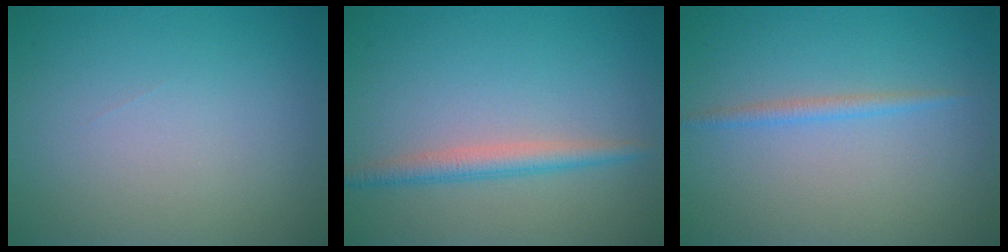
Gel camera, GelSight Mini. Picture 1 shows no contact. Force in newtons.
{"total": 2.4, "press": 2.4, "slide": 0.0}
{"total": 1.2, "press": 1.2, "slide": 0.1}